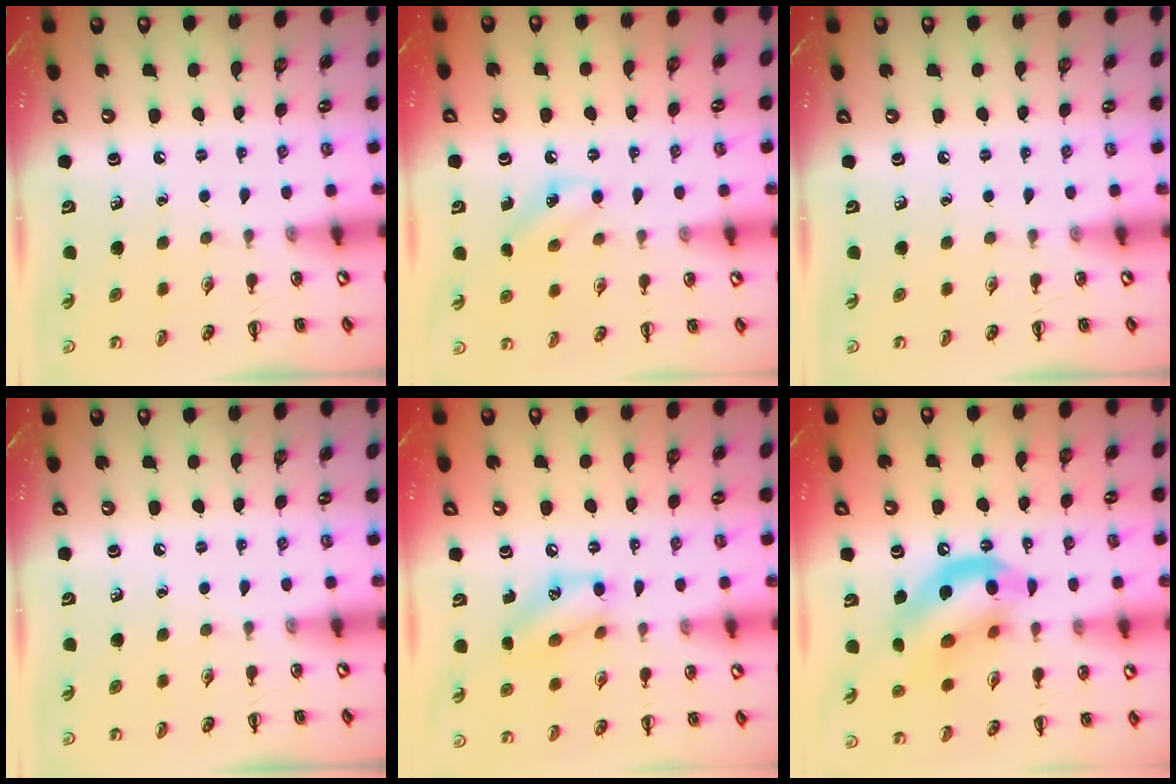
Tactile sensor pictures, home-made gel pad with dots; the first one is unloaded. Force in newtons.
{"total": 7.2, "press": 6.9, "slide": 1.9}
{"total": 0.0}
{"total": 0.0}
{"total": 11.6, "press": 11.4, "slide": 2.1}
{"total": 14.6, "press": 14.4, "slide": 2.5}